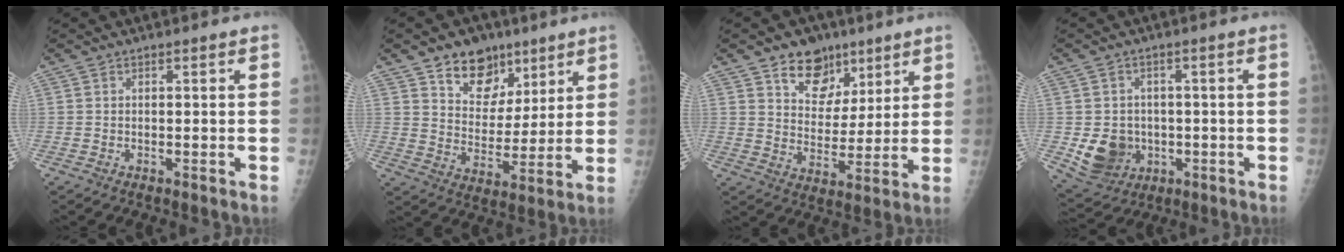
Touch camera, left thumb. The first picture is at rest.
{"total": 12.3, "force": [7.8, 8.3, 4.6], "torque": [-0.033, -0.042, 0.132]}
{"total": 10.9, "force": [6.9, 7.5, 3.9], "torque": [-0.026, -0.038, 0.116]}
{"total": 8.9, "force": [-1.4, 7.9, 4.0], "torque": [-0.041, 0.003, -0.006]}